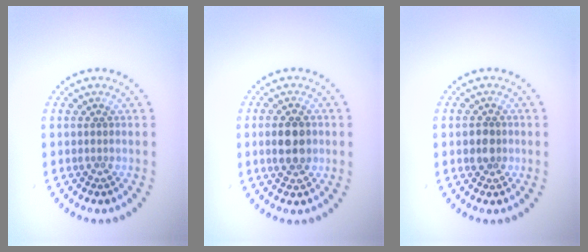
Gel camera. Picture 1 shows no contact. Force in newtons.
{"total": 3.6, "press": 3.6, "slide": 0.1}
{"total": 1.8, "press": 1.7, "slide": 0.7}